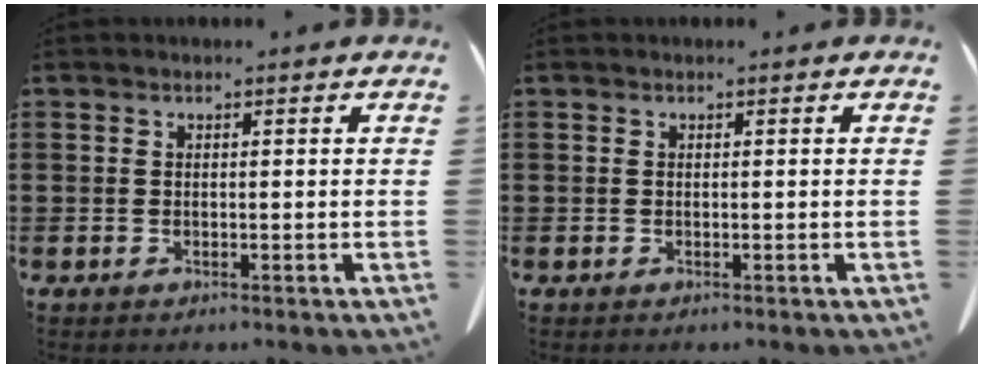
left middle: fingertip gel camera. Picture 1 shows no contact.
{"total": 0.0}